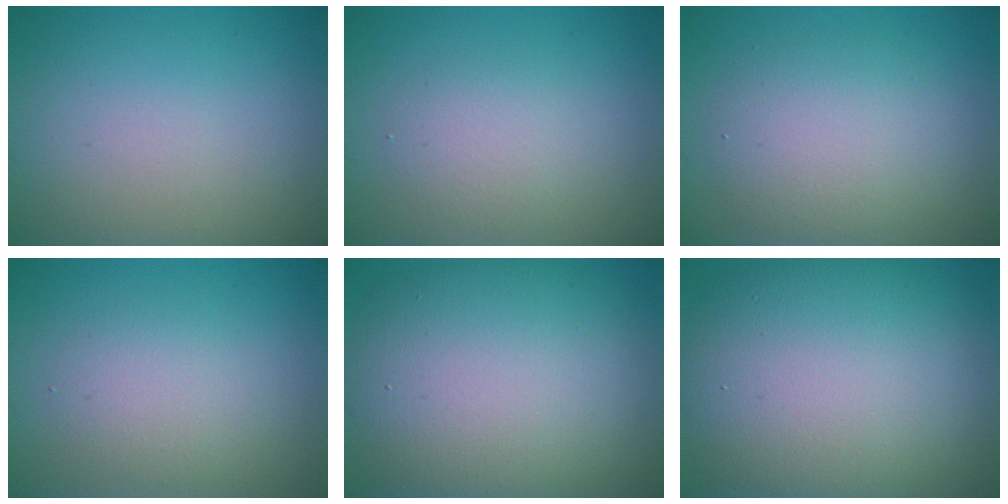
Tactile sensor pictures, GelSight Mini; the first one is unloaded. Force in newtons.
{"total": 2.5, "press": 2.5, "slide": 0.2}
{"total": 4.4, "press": 4.4, "slide": 0.3}
{"total": 2.6, "press": 2.6, "slide": 0.3}
{"total": 12.5, "press": 12.4, "slide": 1.2}
{"total": 14.1, "press": 14.1, "slide": 1.0}